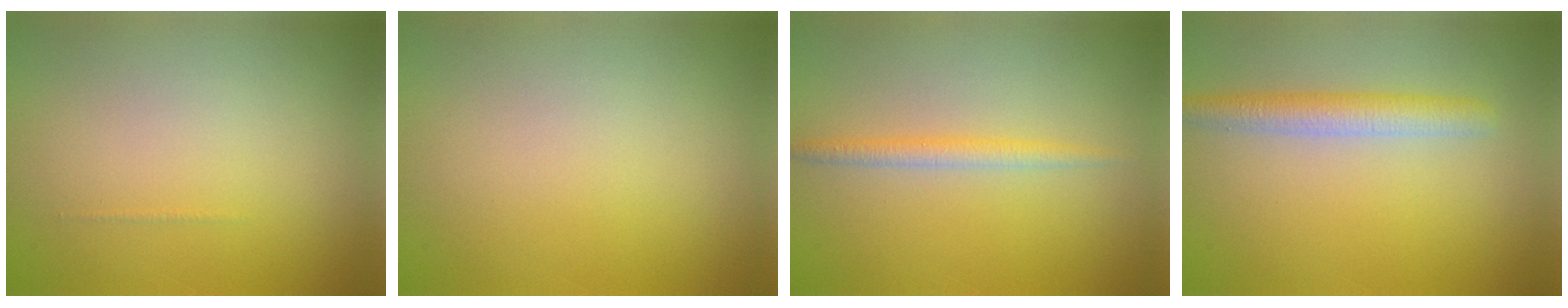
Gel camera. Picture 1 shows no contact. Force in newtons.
{"total": 0.0}
{"total": 1.7, "press": 1.7, "slide": 0.1}
{"total": 3.0, "press": 3.0, "slide": 0.1}